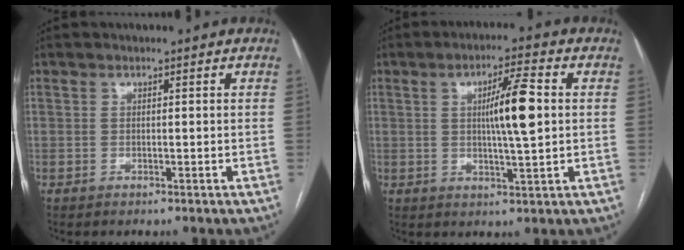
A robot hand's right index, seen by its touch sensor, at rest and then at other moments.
{"total": 8.2, "force": [1.0, 0.6, 8.1], "torque": [-0.134, 0.005, 0.016]}